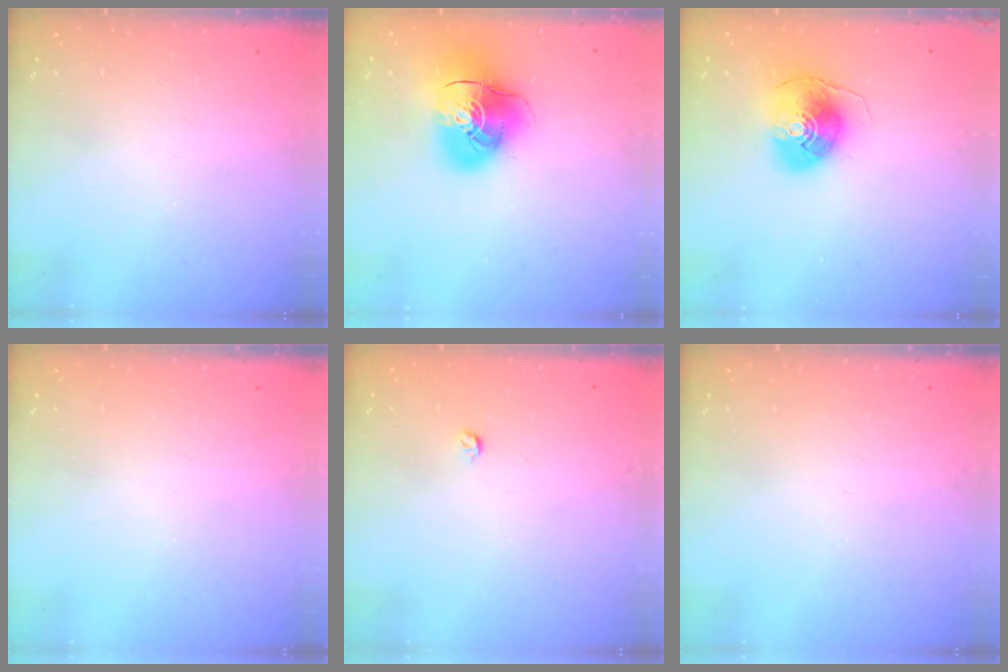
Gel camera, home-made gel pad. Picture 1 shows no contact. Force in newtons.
{"total": 15.4, "press": 15.2, "slide": 2.3}
{"total": 10.0, "press": 9.9, "slide": 1.4}
{"total": 0.0}
{"total": 3.2, "press": 3.2, "slide": 0.4}
{"total": 0.0}